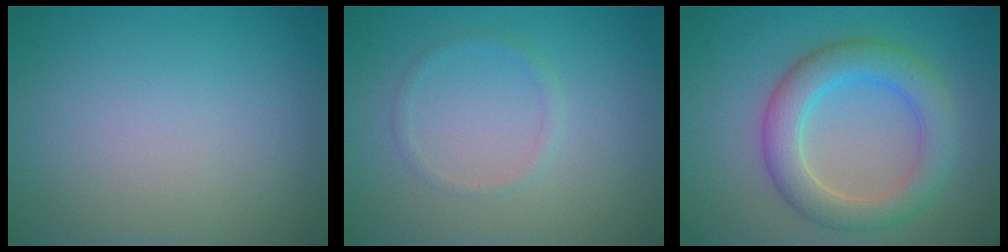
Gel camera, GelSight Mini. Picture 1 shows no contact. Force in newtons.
{"total": 1.0, "press": 0.9, "slide": 0.0}
{"total": 5.2, "press": 5.1, "slide": 0.4}